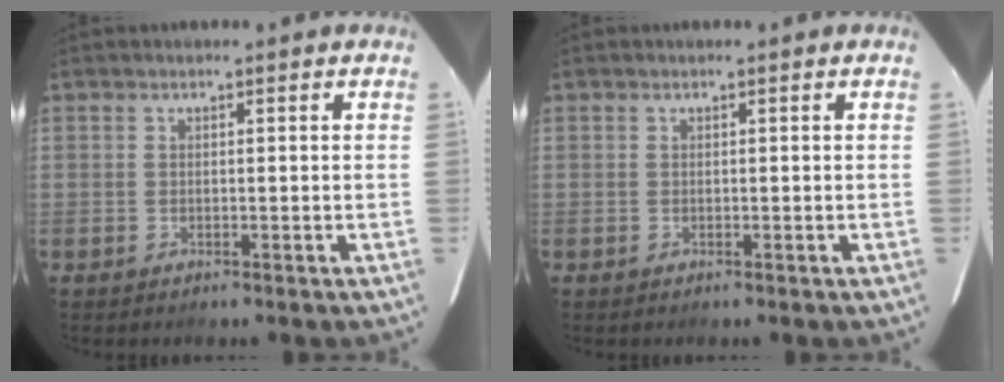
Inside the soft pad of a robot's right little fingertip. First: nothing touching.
{"total": 0.0}